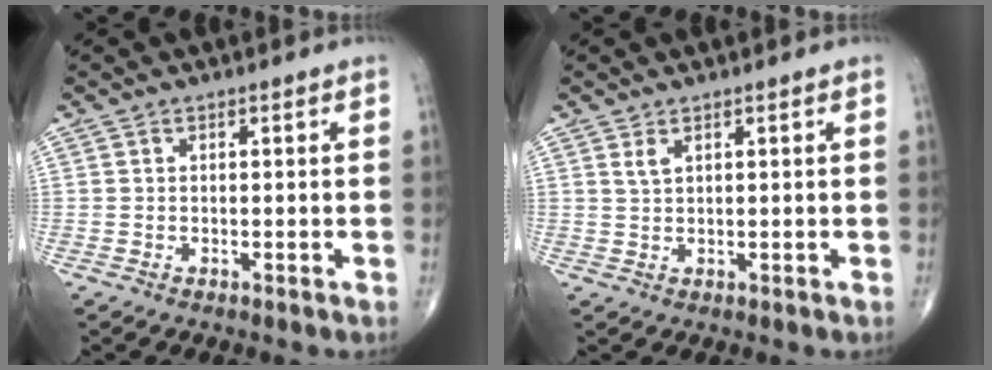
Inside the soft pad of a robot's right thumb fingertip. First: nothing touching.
{"total": 1.5, "force": [0.9, 0.5, 1.1], "torque": [-0.024, 0.000, 0.023]}